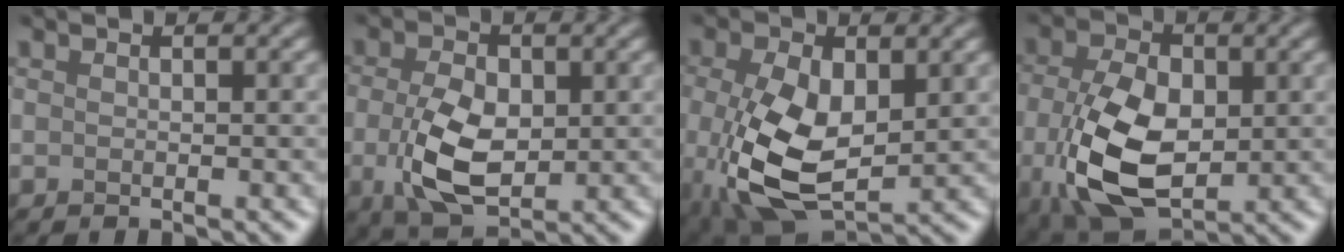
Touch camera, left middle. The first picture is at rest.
{"total": 5.8, "force": [-0.6, 3.2, 4.8], "torque": [-0.105, -0.008, -0.011]}
{"total": 7.6, "force": [-0.9, 3.8, 6.6], "torque": [-0.158, -0.007, -0.017]}
{"total": 8.4, "force": [-1.3, 4.9, 6.8], "torque": [-0.156, -0.014, -0.023]}